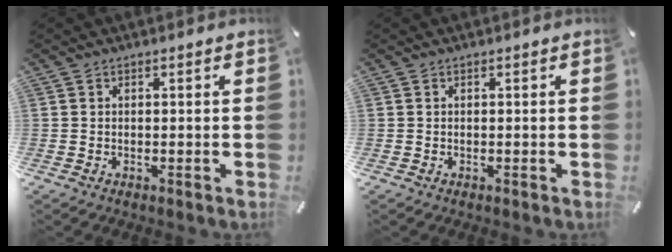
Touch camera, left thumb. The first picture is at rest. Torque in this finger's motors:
{"motor_torque": [-0.16, -0.14, 0.00, 0.10, 0.00]}